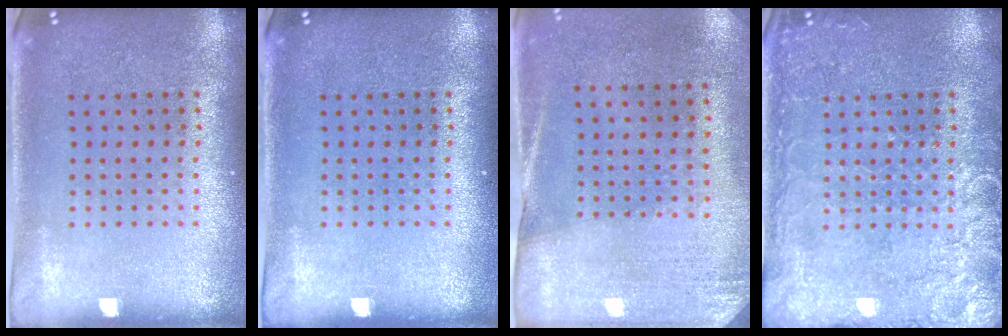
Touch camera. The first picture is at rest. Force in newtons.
{"total": 0.0}
{"total": 2.7, "press": 2.3, "slide": 1.4}
{"total": 4.2, "press": 4.2, "slide": 0.5}